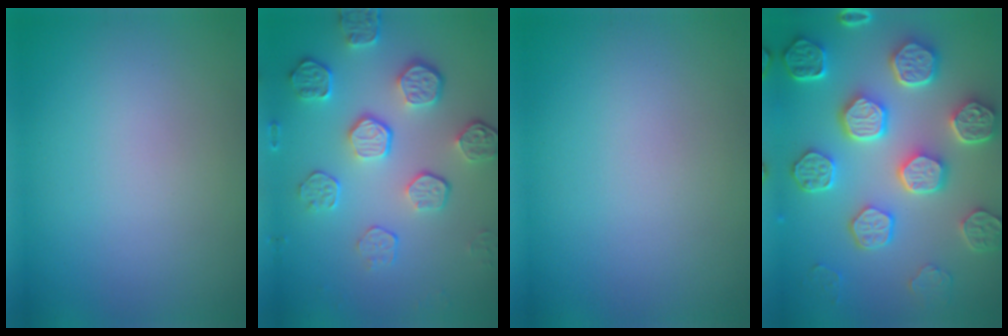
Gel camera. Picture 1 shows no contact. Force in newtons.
{"total": 5.6, "press": 4.0, "slide": 3.9}
{"total": 0.0}
{"total": 8.4, "press": 6.5, "slide": 5.3}